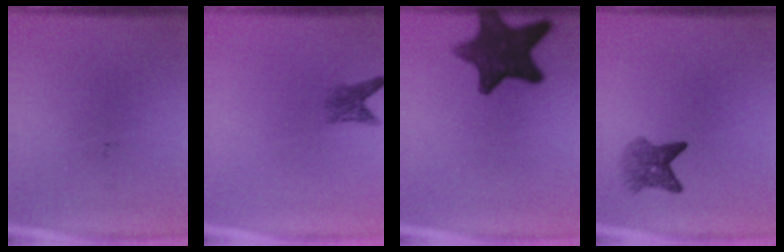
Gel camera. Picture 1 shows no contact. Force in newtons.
{"total": 2.3}
{"total": 12.0}
{"total": 3.5}